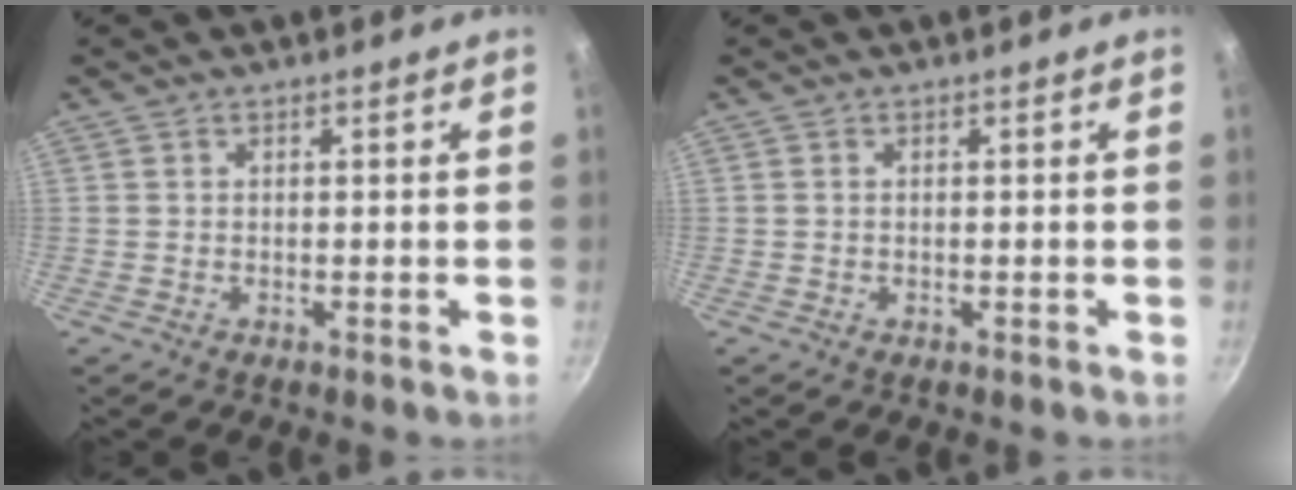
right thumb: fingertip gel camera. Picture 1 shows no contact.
{"total": 0.0}